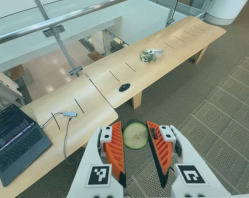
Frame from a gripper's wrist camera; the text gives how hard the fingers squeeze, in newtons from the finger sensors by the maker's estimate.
{"total": 8.8, "left": 8.7, "right": 8.9}